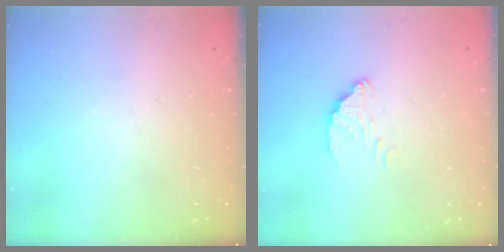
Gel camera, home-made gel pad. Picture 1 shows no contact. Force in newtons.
{"total": 4.3, "press": 4.3, "slide": 0.1}